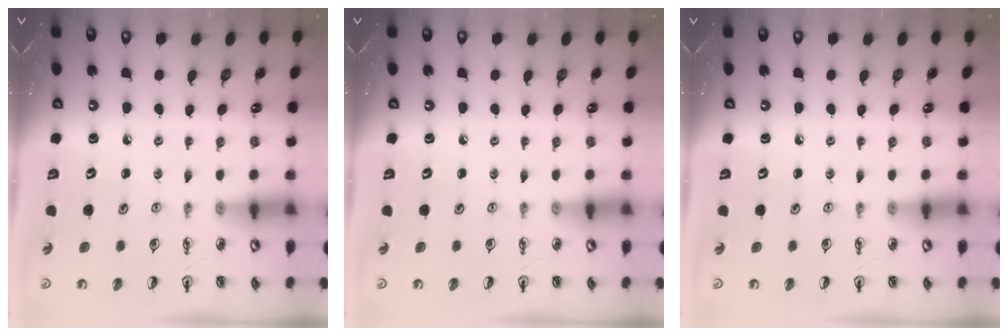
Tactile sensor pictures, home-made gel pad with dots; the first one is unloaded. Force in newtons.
{"total": 0.0}
{"total": 0.0}